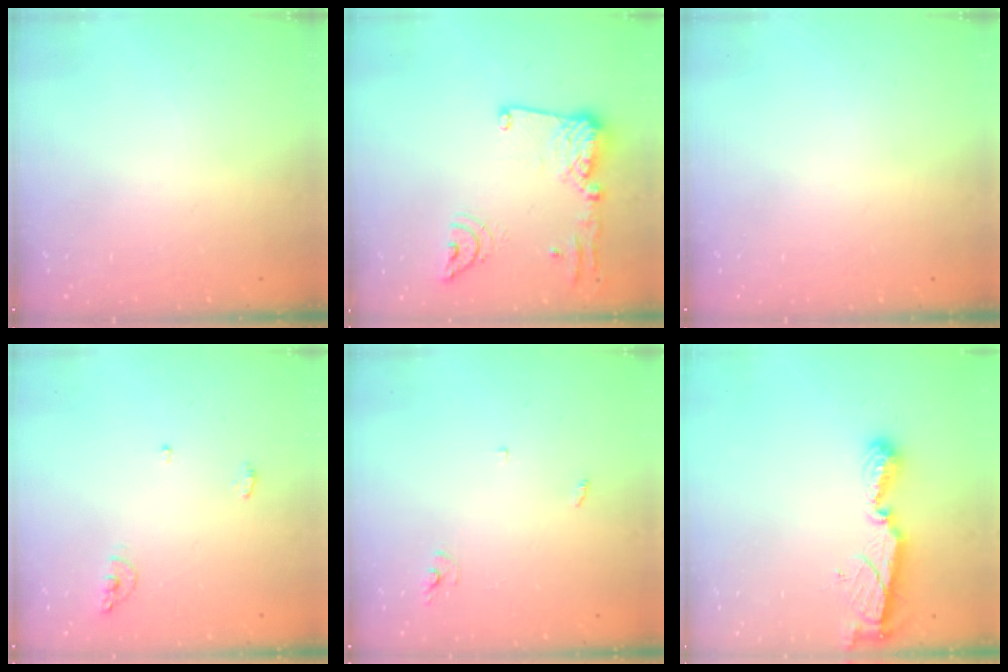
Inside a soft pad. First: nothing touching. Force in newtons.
{"total": 17.2, "press": 17.1, "slide": 2.2}
{"total": 0.0}
{"total": 6.4, "press": 6.3, "slide": 1.5}
{"total": 2.5, "press": 2.5, "slide": 0.1}
{"total": 8.4, "press": 8.4, "slide": 0.8}